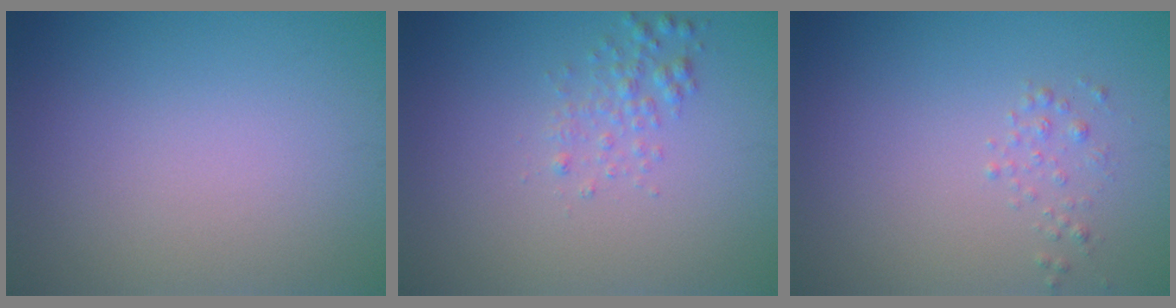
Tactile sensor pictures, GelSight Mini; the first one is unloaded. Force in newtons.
{"total": 1.5, "press": 1.5, "slide": 0.1}
{"total": 0.9, "press": 0.9, "slide": 0.0}